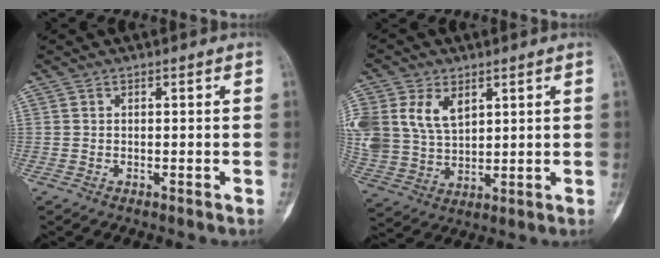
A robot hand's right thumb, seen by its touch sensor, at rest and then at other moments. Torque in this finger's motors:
{"motor_torque": [-0.24, 2.24, 0.62, -0.37, 0.11]}